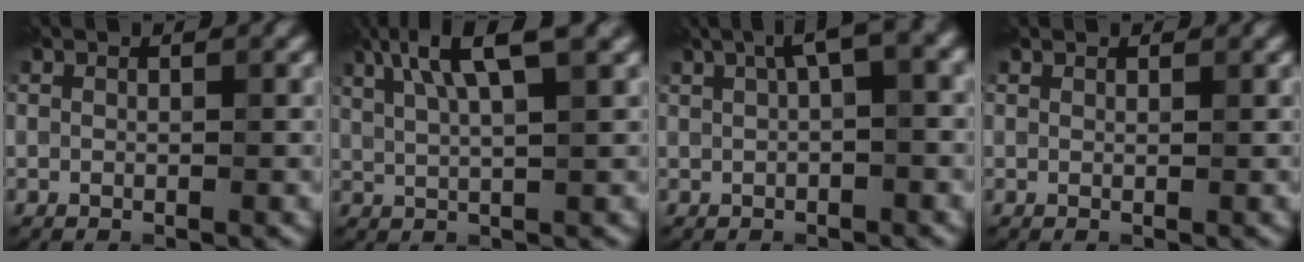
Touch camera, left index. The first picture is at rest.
{"total": 6.1, "force": [3.4, 1.3, 5.0], "torque": [-0.081, 0.014, 0.055]}
{"total": 4.1, "force": [1.7, 0.9, 3.6], "torque": [-0.055, 0.017, 0.022]}
{"total": 0.7, "force": [0.6, 0.2, -0.2], "torque": [0.005, -0.002, 0.007]}